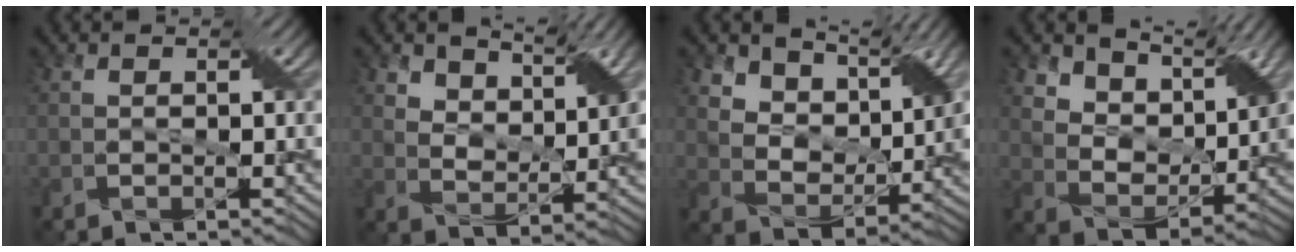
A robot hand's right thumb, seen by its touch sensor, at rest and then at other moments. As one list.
[{"total": 5.5, "force": [4.3, 2.4, 2.6], "torque": [-0.046, -0.003, 0.077]}, {"total": 7.5, "force": [5.9, 3.6, 2.9], "torque": [-0.066, -0.004, 0.102]}, {"total": 8.3, "force": [6.6, 4.2, 2.9], "torque": [-0.075, -0.014, 0.124]}]